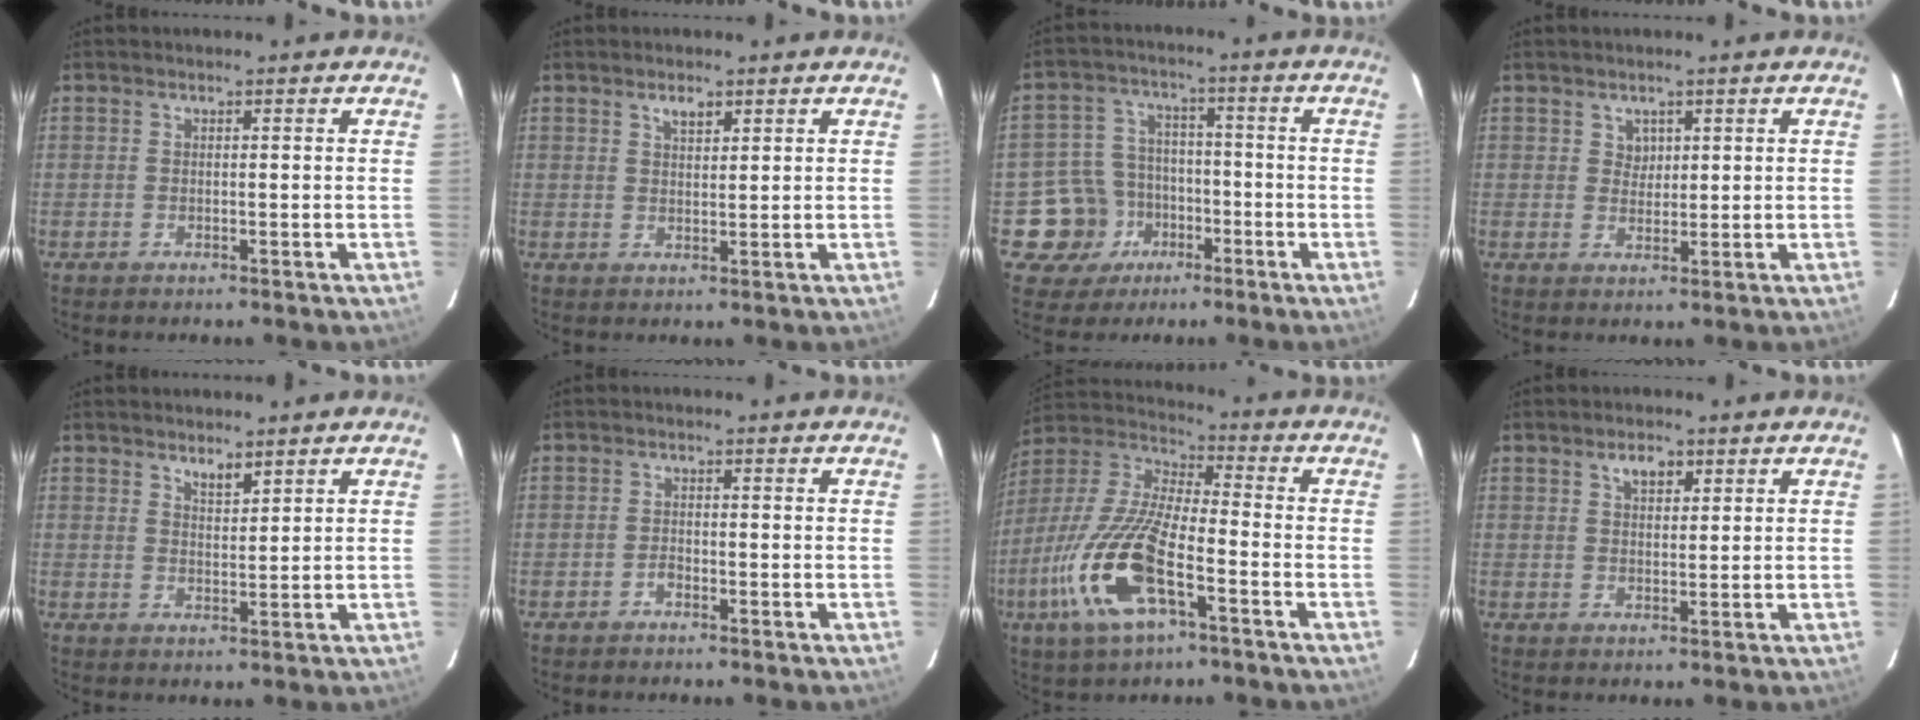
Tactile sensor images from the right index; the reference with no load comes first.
{"total": 2.3, "force": [1.6, 1.0, 1.4], "torque": [-0.021, 0.004, 0.027]}
{"total": 9.7, "force": [-4.4, 8.5, 1.3], "torque": [-0.055, 0.032, -0.059]}
{"total": 2.3, "force": [1.2, 2.0, 0.2], "torque": [0.002, 0.006, 0.022]}
{"total": 2.7, "force": [2.3, 0.7, 1.3], "torque": [-0.020, -0.001, 0.039]}
{"total": 1.2, "force": [-0.9, 0.6, 0.4], "torque": [-0.008, 0.002, -0.017]}
{"total": 18.7, "force": [-7.8, 5.9, 15.9], "torque": [-0.340, -0.024, -0.159]}
{"total": 3.3, "force": [1.9, 1.8, 2.0], "torque": [-0.031, 0.006, 0.033]}